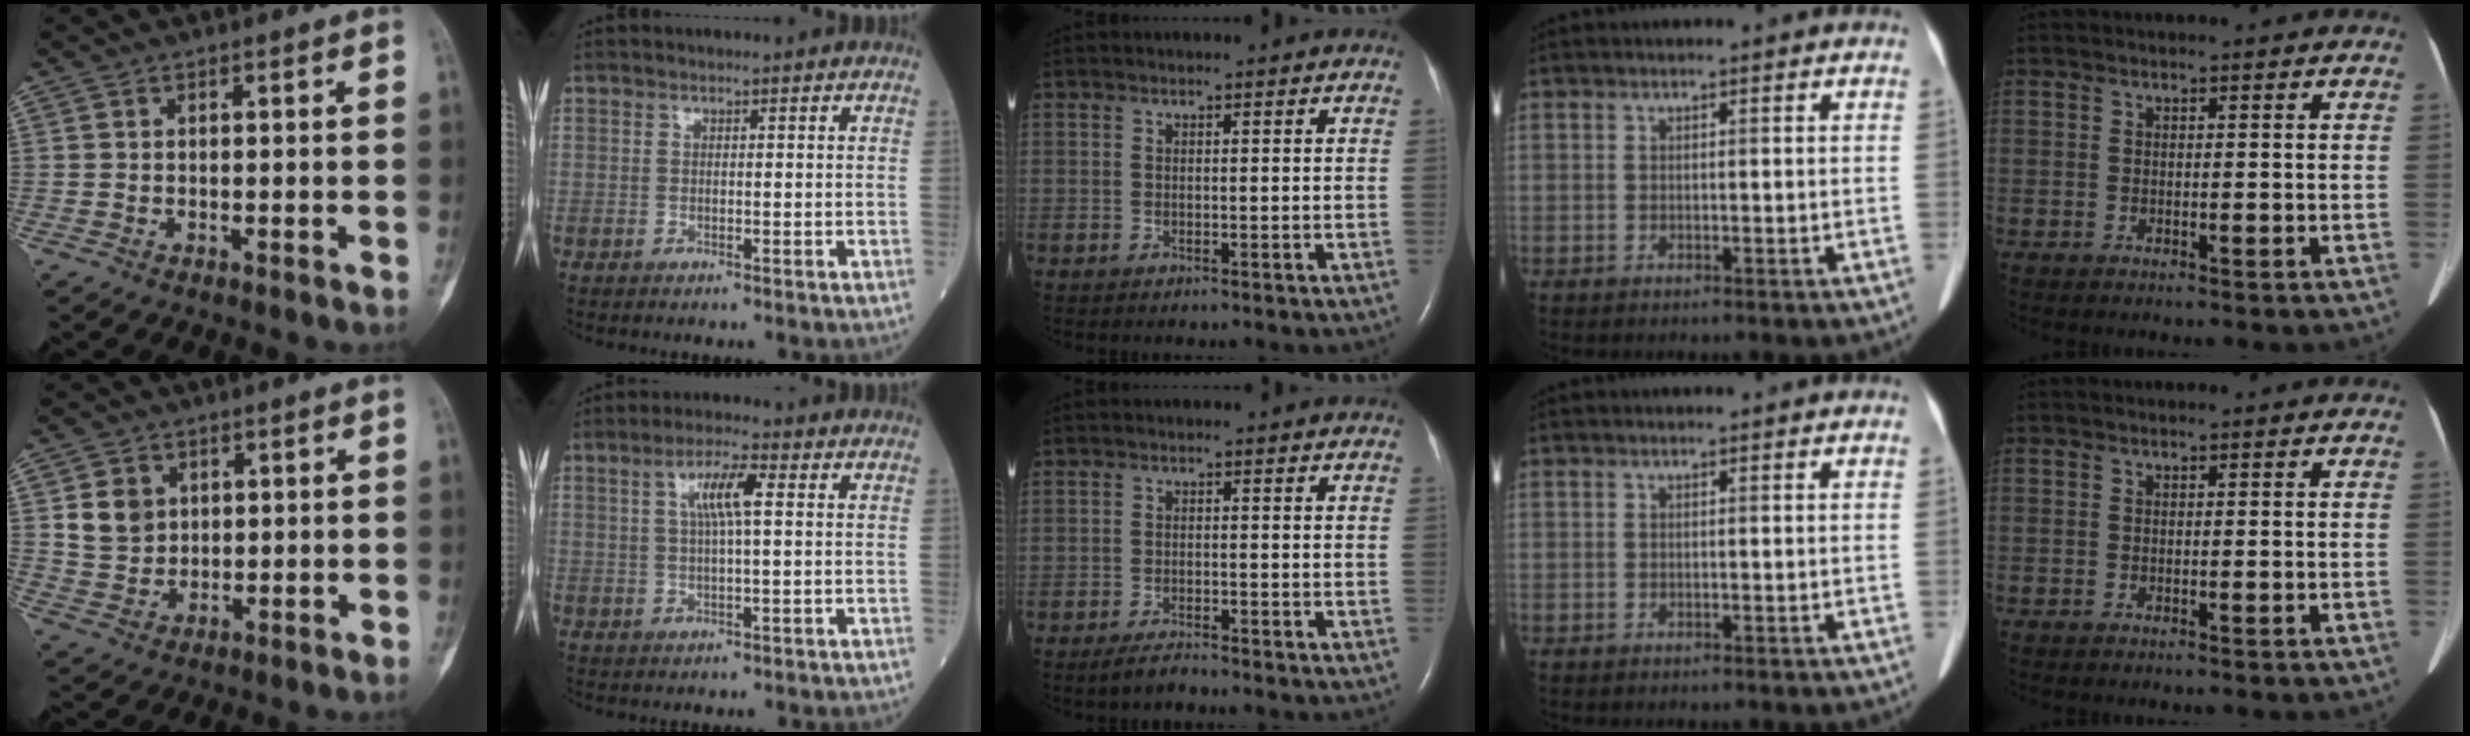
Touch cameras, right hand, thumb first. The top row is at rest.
{"thumb": {"total": 6.2, "force": [1.8, 5.2, 2.8], "torque": [-0.029, -0.011, 0.041]}, "index": {"total": 5.7, "force": [1.5, 0.6, 5.5], "torque": [-0.103, 0.008, 0.028]}, "middle": {"total": 2.8, "force": [-2.5, 0.3, 1.3], "torque": [-0.035, -0.008, -0.044]}}